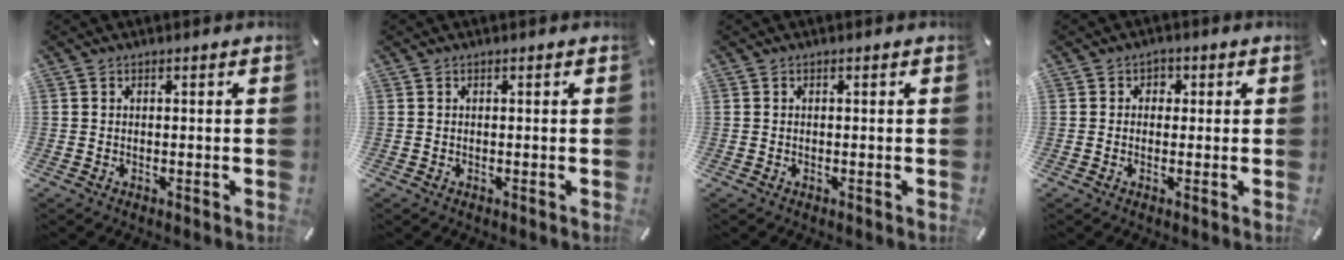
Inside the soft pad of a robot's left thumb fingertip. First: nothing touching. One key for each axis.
{"total": 0.0}
{"total": 0.0}
{"total": 2.1, "fx": -0.5, "fy": 1.9, "fz": 0.8, "tx": -0.008, "ty": 0.006, "tz": -0.014}